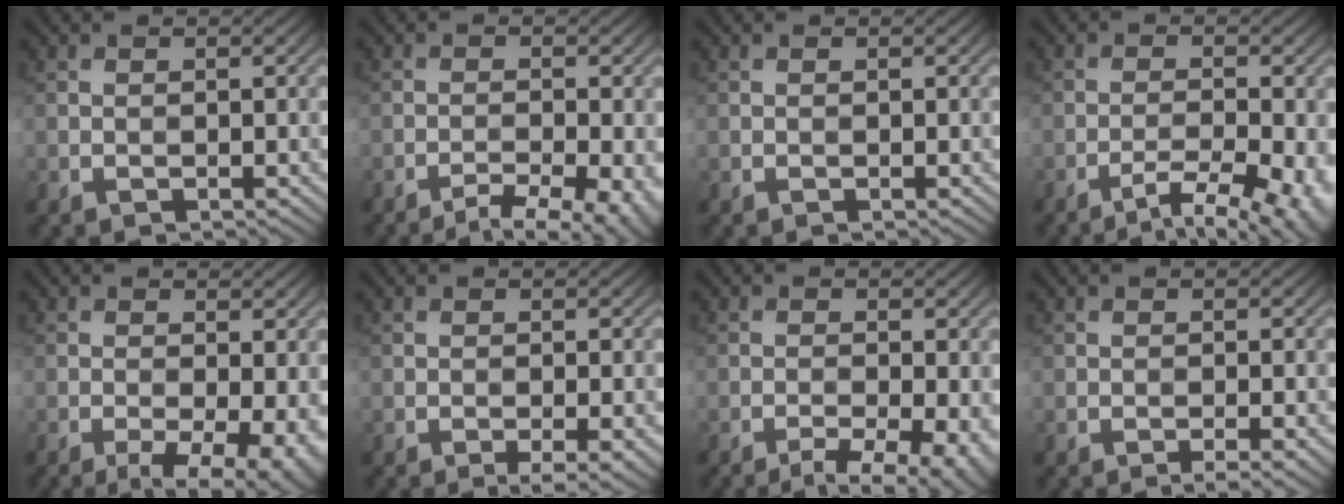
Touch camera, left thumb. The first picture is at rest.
{"total": 5.9, "force": [-4.2, 1.1, 4.0], "torque": [-0.059, -0.007, -0.061]}
{"total": 0.0}
{"total": 7.6, "force": [-4.3, 1.9, 6.0], "torque": [-0.098, -0.008, -0.059]}
{"total": 7.5, "force": [-3.2, 2.5, 6.3], "torque": [-0.096, -0.010, -0.040]}
{"total": 2.8, "force": [-1.4, 0.4, 2.4], "torque": [-0.039, 0.002, -0.023]}
{"total": 6.2, "force": [-3.8, 1.4, 4.7], "torque": [-0.069, -0.009, -0.054]}
{"total": 2.0, "force": [-1.2, 0.2, 1.6], "torque": [-0.025, 0.003, -0.021]}